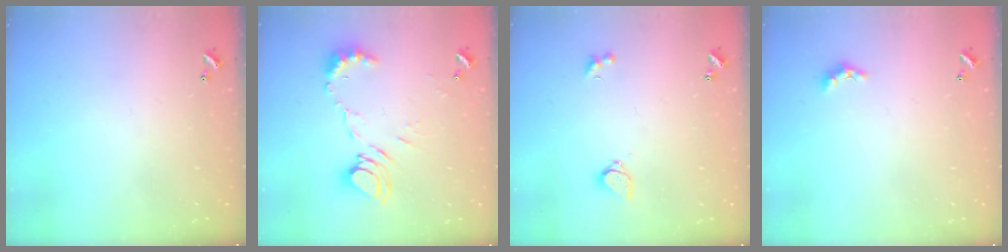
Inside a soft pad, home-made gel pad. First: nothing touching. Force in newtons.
{"total": 10.1, "press": 10.0, "slide": 1.3}
{"total": 3.0, "press": 2.9, "slide": 0.8}
{"total": 2.6, "press": 2.5, "slide": 0.6}